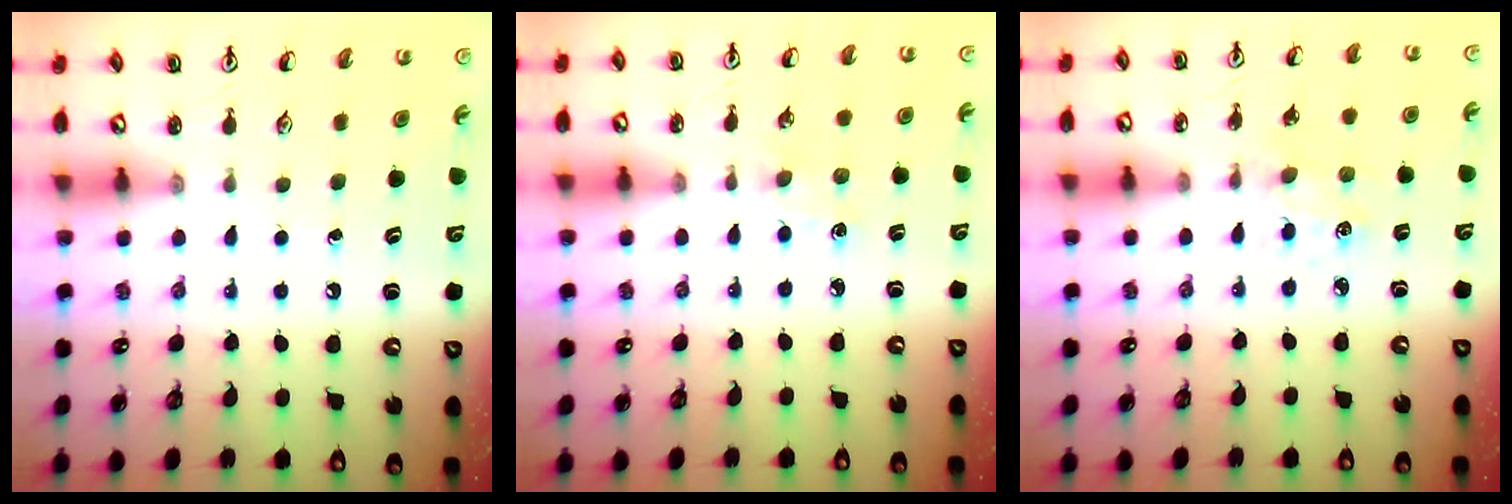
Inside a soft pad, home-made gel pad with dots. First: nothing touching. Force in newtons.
{"total": 2.9, "press": 2.8, "slide": 0.4}
{"total": 2.2, "press": 2.2, "slide": 0.2}